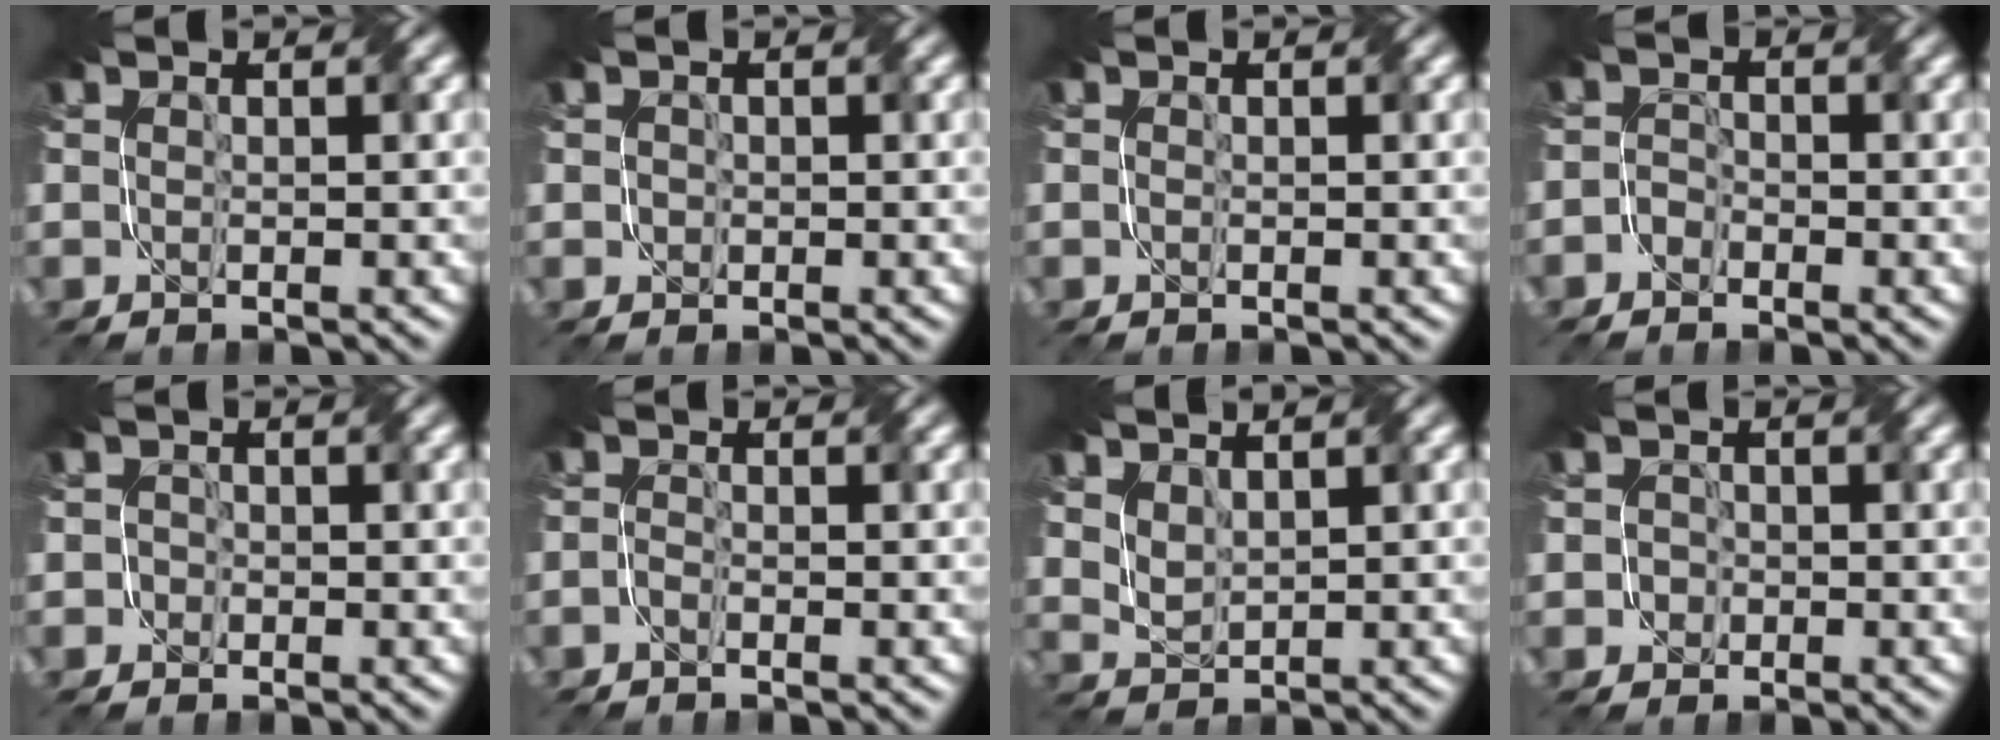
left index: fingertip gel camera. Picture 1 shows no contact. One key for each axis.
{"total": 0.6, "fx": 0.0, "fy": 0.6, "fz": 0.1, "tx": 0.000, "ty": 0.005, "tz": -0.001}
{"total": 0.0}
{"total": 1.3, "fx": -1.3, "fy": 0.1, "fz": -0.1, "tx": 0.008, "ty": 0.007, "tz": -0.030}
{"total": 0.9, "fx": -0.5, "fy": 0.7, "fz": 0.0, "tx": 0.013, "ty": 0.008, "tz": -0.015}
{"total": 1.0, "fx": -0.9, "fy": -0.3, "fz": 0.2, "tx": -0.004, "ty": 0.003, "tz": -0.022}
{"total": 1.5, "fx": 1.2, "fy": 0.4, "fz": 0.8, "tx": -0.030, "ty": 0.002, "tz": 0.033}
{"total": 1.0, "fx": -0.5, "fy": 0.8, "fz": 0.2, "tx": 0.011, "ty": 0.009, "tz": -0.013}